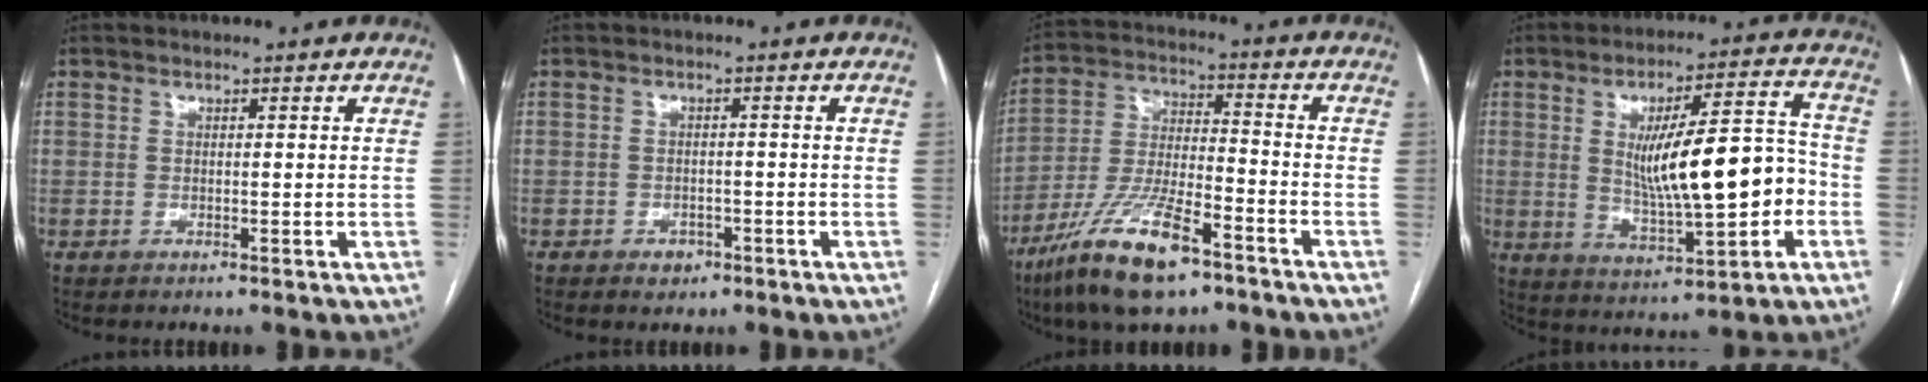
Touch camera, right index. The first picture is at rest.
{"total": 2.1, "force": [-1.2, 1.5, 0.7], "torque": [-0.007, 0.005, -0.009]}
{"total": 14.8, "force": [-9.5, 3.3, 10.9], "torque": [-0.225, -0.021, -0.171]}
{"total": 15.1, "force": [-1.0, 3.3, 14.7], "torque": [-0.239, 0.016, -0.004]}